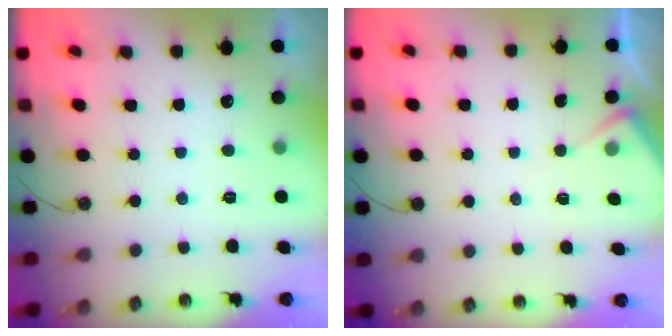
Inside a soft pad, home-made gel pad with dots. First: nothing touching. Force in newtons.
{"total": 5.8, "press": 5.8, "slide": 0.4}